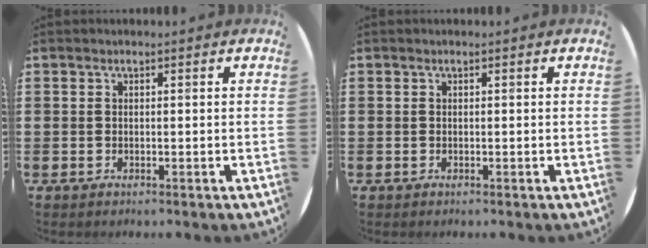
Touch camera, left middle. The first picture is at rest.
{"total": 0.0}